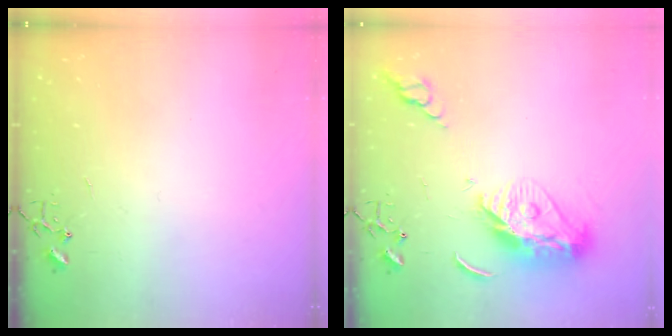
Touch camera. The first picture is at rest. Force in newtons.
{"total": 13.4, "press": 13.4, "slide": 1.2}